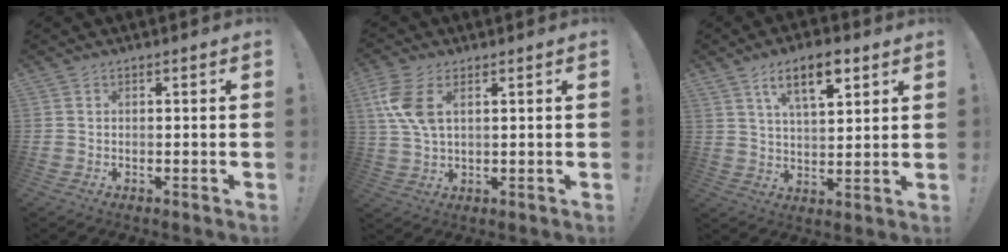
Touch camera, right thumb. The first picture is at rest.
{"total": 9.1, "force": [3.1, 4.6, 7.2], "torque": [-0.155, -0.009, 0.056]}
{"total": 10.8, "force": [5.9, 4.2, 8.0], "torque": [-0.128, -0.015, 0.101]}